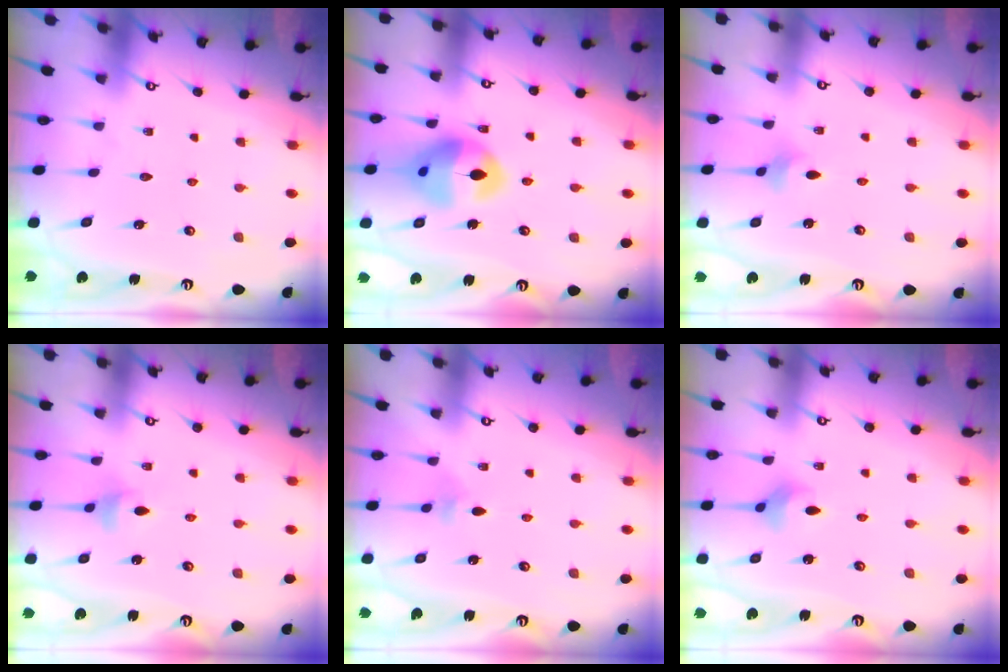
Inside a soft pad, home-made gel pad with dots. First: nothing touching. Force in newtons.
{"total": 14.9, "press": 14.8, "slide": 1.8}
{"total": 2.1, "press": 2.0, "slide": 0.5}
{"total": 4.3, "press": 4.2, "slide": 0.9}
{"total": 4.0, "press": 4.0, "slide": 0.6}
{"total": 2.9, "press": 2.9, "slide": 0.4}